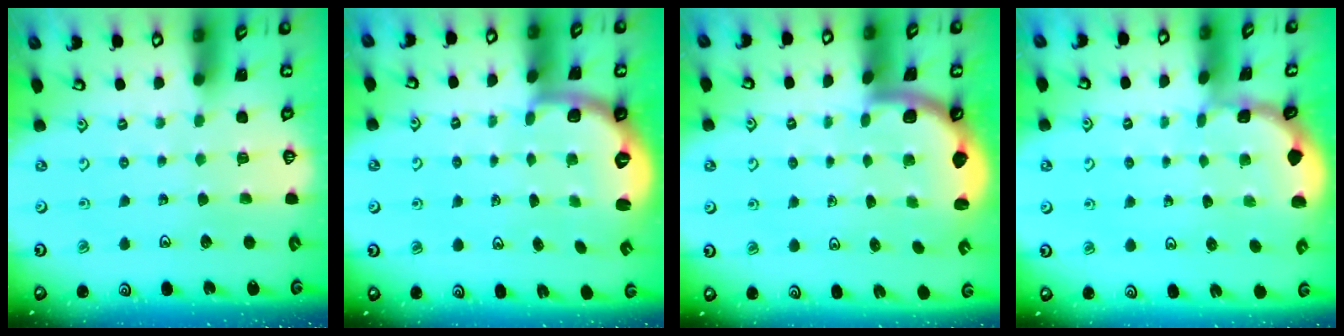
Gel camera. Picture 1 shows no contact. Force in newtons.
{"total": 2.6, "press": 1.5, "slide": 2.2}
{"total": 1.8, "press": 1.8, "slide": 0.1}
{"total": 0.8, "press": 0.8, "slide": 0.2}